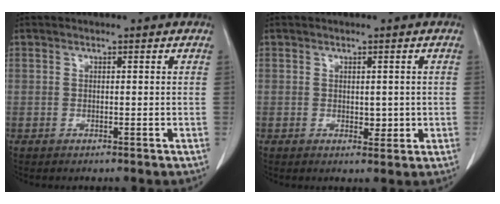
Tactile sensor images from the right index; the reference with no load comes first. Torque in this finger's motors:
{"motor_torque": [0.04, 0.06, -0.01, 0.05]}